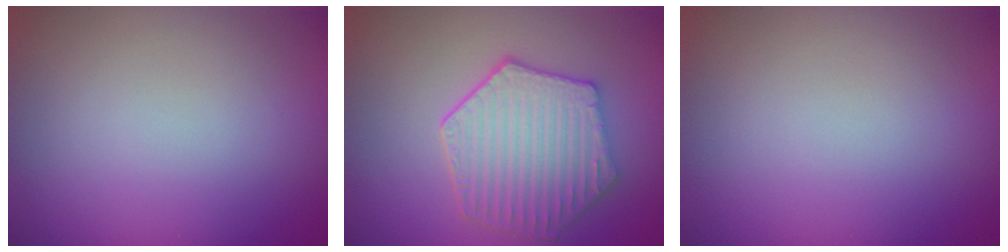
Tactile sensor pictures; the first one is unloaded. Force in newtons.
{"total": 5.9, "press": 4.9, "slide": 3.4}
{"total": 0.0}